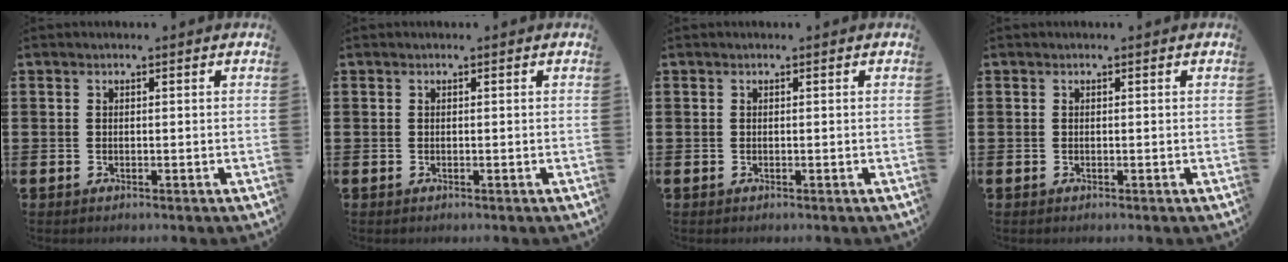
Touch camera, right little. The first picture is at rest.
{"total": 0.0}
{"total": 0.0}
{"total": 0.0}